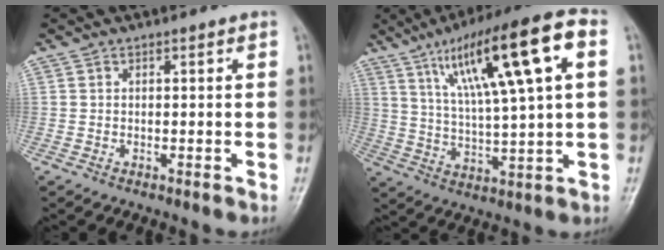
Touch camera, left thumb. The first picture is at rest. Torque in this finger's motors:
{"motor_torque": [1.56, 1.65, 1.94, -0.83, 0.25]}